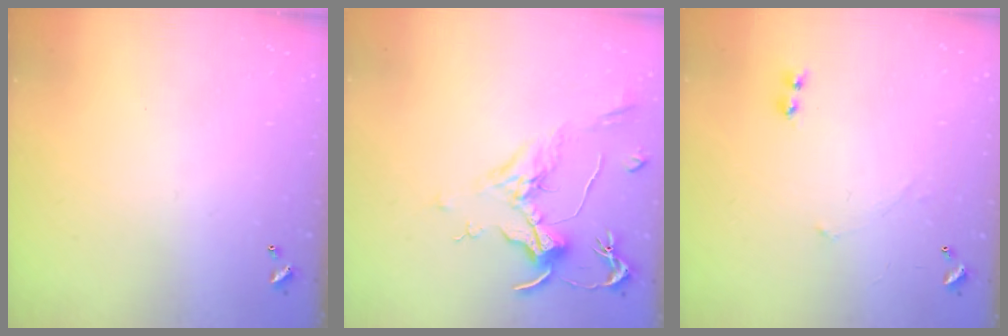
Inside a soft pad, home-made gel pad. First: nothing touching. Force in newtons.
{"total": 2.1, "press": 2.0, "slide": 0.8}
{"total": 2.4, "press": 2.3, "slide": 0.5}